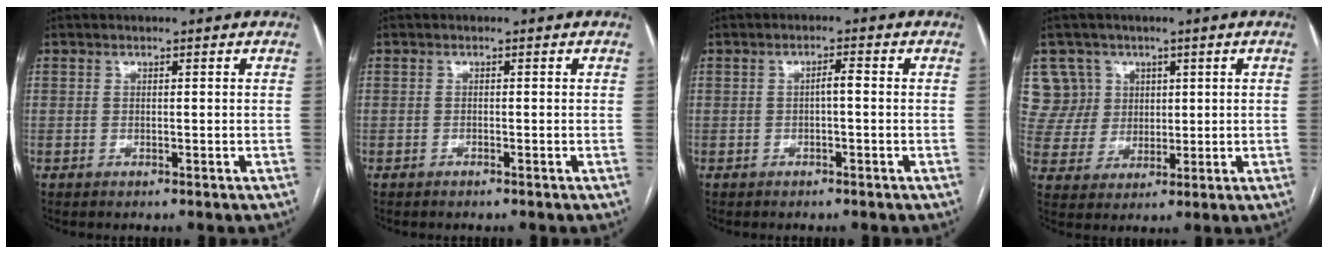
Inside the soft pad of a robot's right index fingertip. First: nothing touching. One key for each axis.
{"total": 0.0}
{"total": 1.5, "fx": -0.2, "fy": 0.2, "fz": 1.5, "tx": -0.025, "ty": 0.004, "tz": -0.004}
{"total": 7.6, "fx": 3.3, "fy": 6.8, "fz": -0.3, "tx": 0.010, "ty": 0.022, "tz": 0.074}